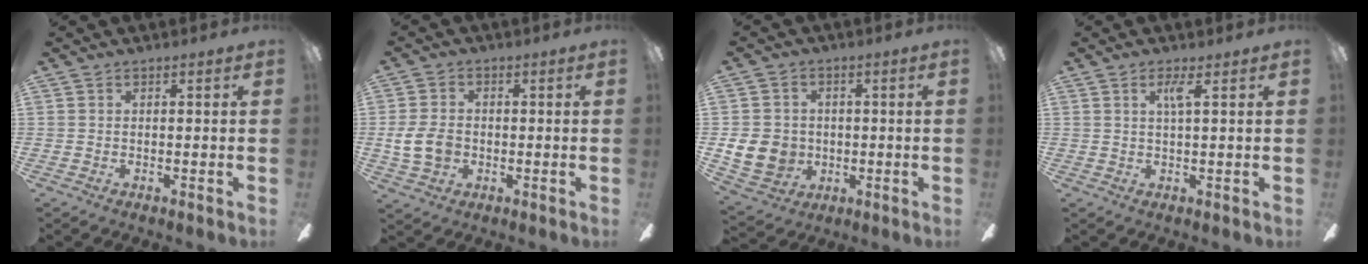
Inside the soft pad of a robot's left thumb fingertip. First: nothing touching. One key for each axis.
{"total": 8.7, "fx": -1.0, "fy": 6.5, "fz": 5.6, "tx": -0.122, "ty": 0.012, "tz": -0.018}
{"total": 9.8, "fx": -1.0, "fy": 8.9, "fz": 4.0, "tx": -0.103, "ty": 0.011, "tz": -0.014}
{"total": 1.4, "fx": 0.9, "fy": 0.1, "fz": 1.1, "tx": -0.018, "ty": -0.002, "tz": 0.012}